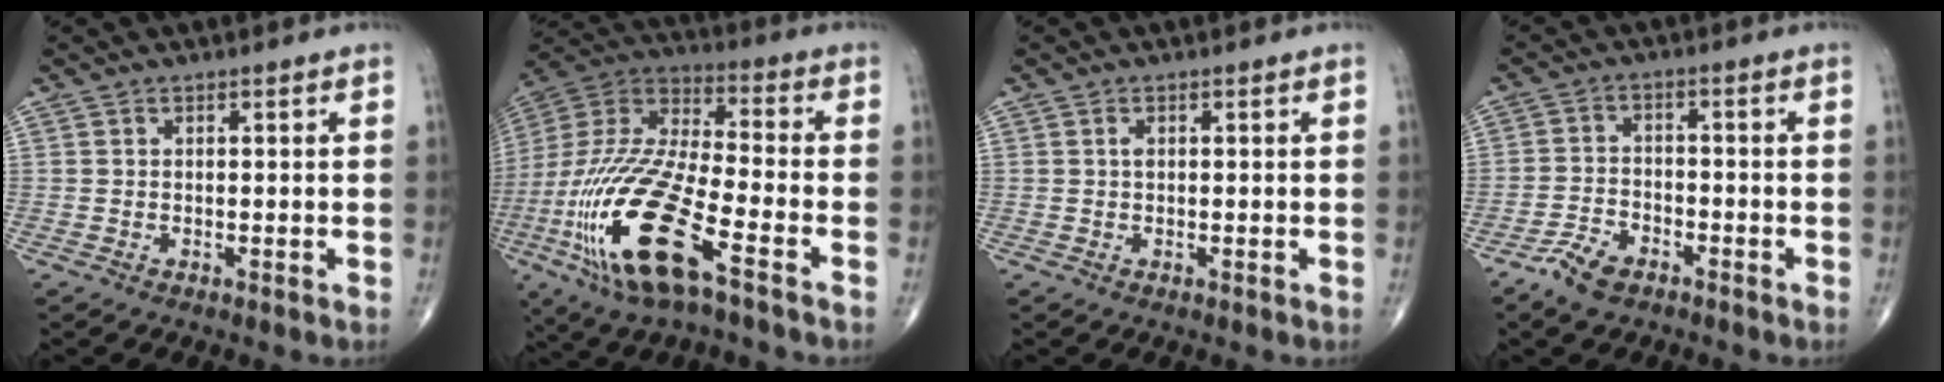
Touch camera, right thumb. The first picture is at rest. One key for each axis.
{"total": 25.9, "fx": -10.7, "fy": 8.0, "fz": 22.2, "tx": -0.562, "ty": -0.003, "tz": -0.203}
{"total": 0.8, "fx": 0.2, "fy": 0.5, "fz": 0.7, "tx": -0.013, "ty": 0.002, "tz": 0.003}
{"total": 5.6, "fx": -3.9, "fy": 2.8, "fz": 2.8, "tx": -0.055, "ty": 0.017, "tz": -0.074}